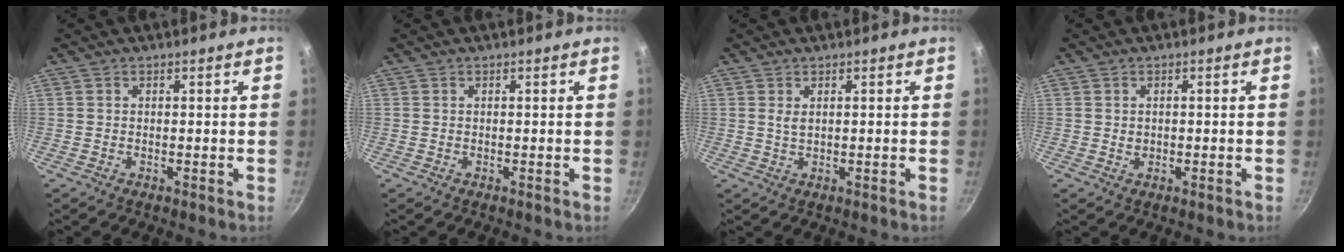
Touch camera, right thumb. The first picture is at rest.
{"total": 0.0}
{"total": 1.4, "force": [0.4, 0.5, 1.2], "torque": [-0.023, -0.001, 0.010]}
{"total": 0.8, "force": [-0.1, 0.6, 0.5], "torque": [-0.007, 0.000, 0.002]}